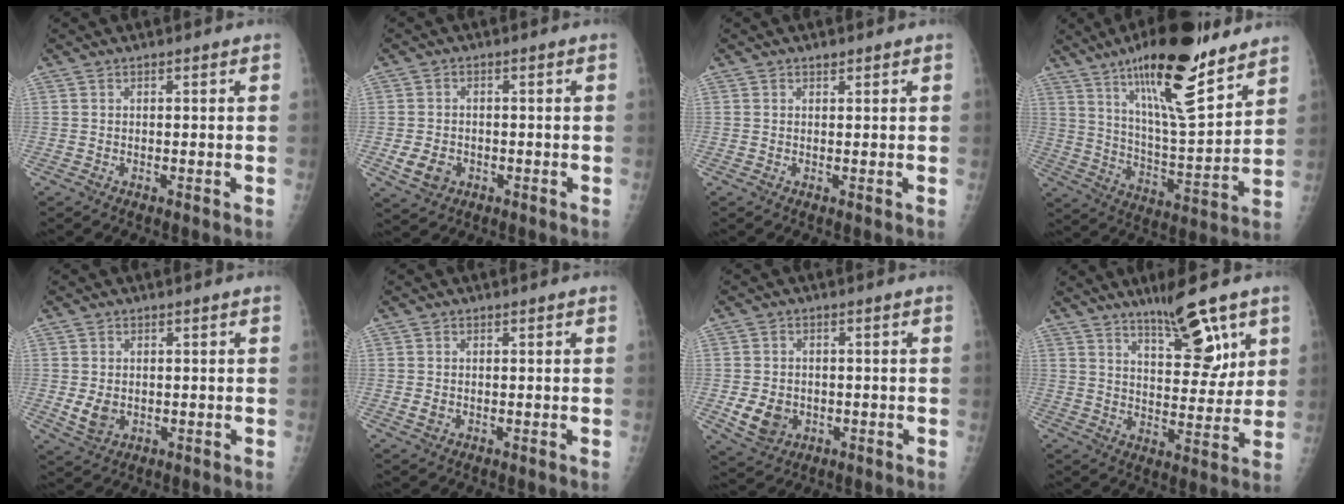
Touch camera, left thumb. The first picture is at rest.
{"total": 4.9, "force": [-1.4, 3.9, 2.5], "torque": [-0.039, 0.003, -0.018]}
{"total": 0.8, "force": [0.6, 0.3, 0.3], "torque": [-0.004, -0.003, 0.009]}
{"total": 21.4, "force": [14.4, 4.9, 15.1], "torque": [-0.227, -0.074, 0.240]}
{"total": 4.4, "force": [-0.2, 3.4, 2.7], "torque": [-0.040, -0.007, 0.008]}
{"total": 1.5, "force": [0.0, 1.2, 0.8], "torque": [-0.012, -0.001, 0.003]}
{"total": 6.5, "force": [-1.3, 5.4, 3.5], "torque": [-0.049, 0.001, -0.011]}
{"total": 13.0, "force": [7.9, 4.1, 9.4], "torque": [-0.112, -0.045, 0.126]}